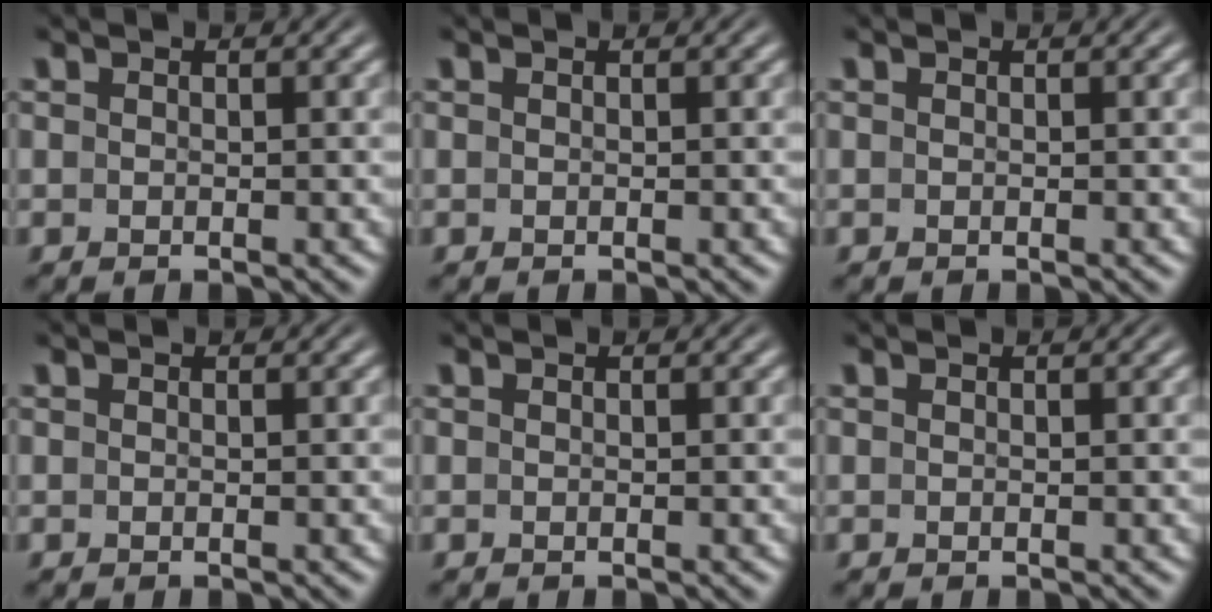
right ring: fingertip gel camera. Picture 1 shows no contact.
{"total": 0.0}
{"total": 0.0}
{"total": 0.0}
{"total": 0.0}
{"total": 0.0}